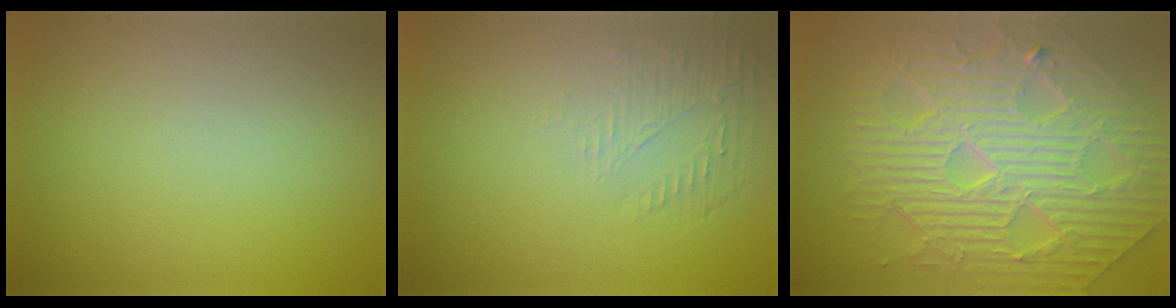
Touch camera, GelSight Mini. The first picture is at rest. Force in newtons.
{"total": 1.6, "press": 0.4, "slide": 1.6}
{"total": 10.8, "press": 7.4, "slide": 7.9}